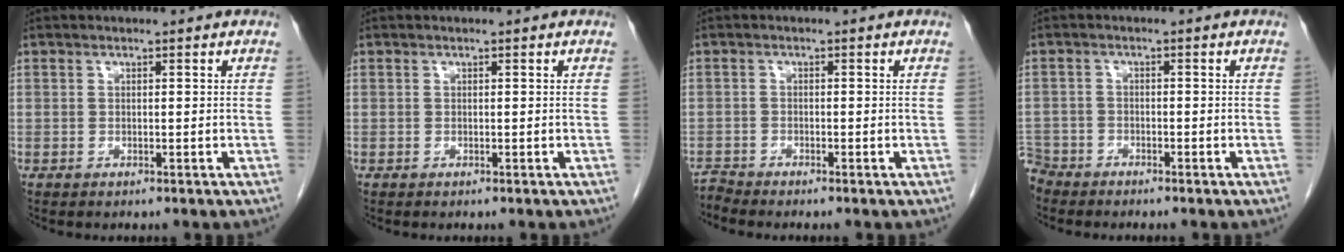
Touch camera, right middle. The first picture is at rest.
{"total": 0.0}
{"total": 1.8, "force": [-1.5, -0.6, -0.6], "torque": [0.012, -0.015, -0.030]}
{"total": 4.2, "force": [-3.9, 1.5, -0.2], "torque": [0.007, -0.006, -0.079]}